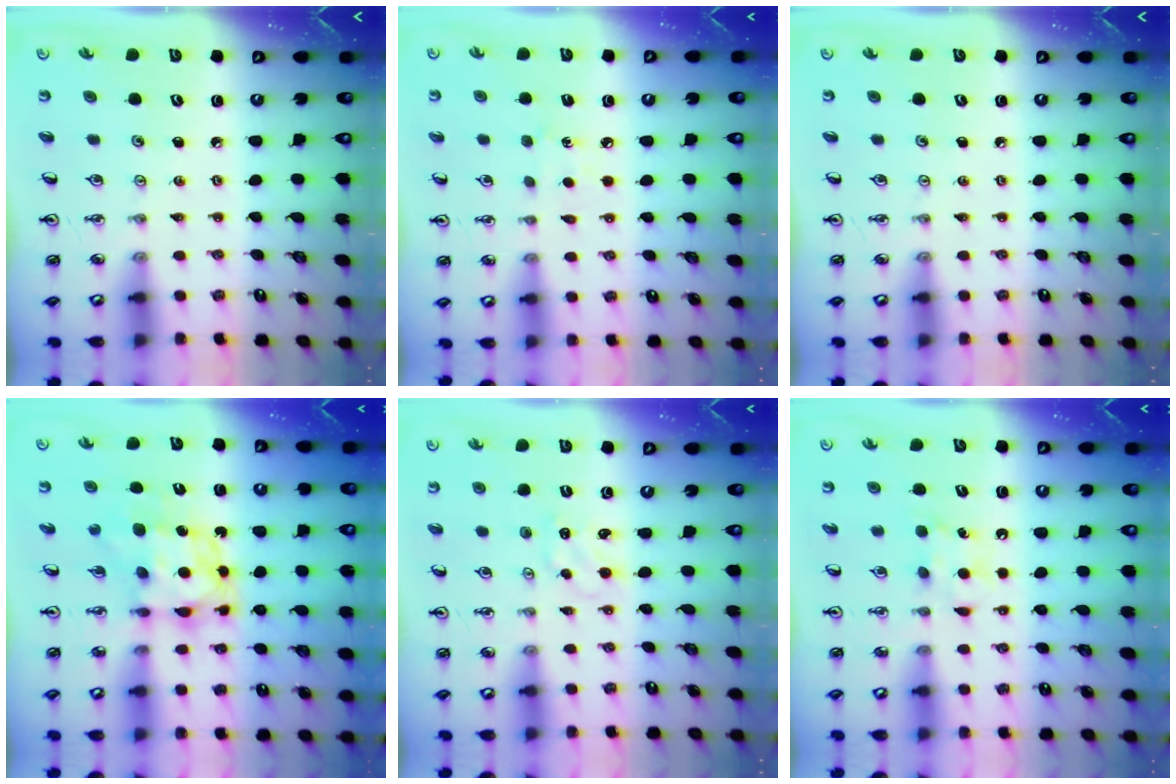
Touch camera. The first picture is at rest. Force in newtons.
{"total": 6.5, "press": 6.4, "slide": 0.8}
{"total": 0.0}
{"total": 7.1, "press": 7.1, "slide": 0.6}
{"total": 1.5, "press": 1.5, "slide": 0.2}
{"total": 5.8, "press": 5.7, "slide": 1.0}